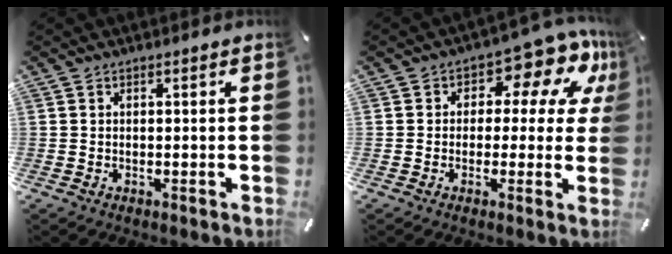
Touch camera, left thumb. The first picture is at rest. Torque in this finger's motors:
{"motor_torque": [0.23, 0.07, 0.52, 0.30, -0.08]}